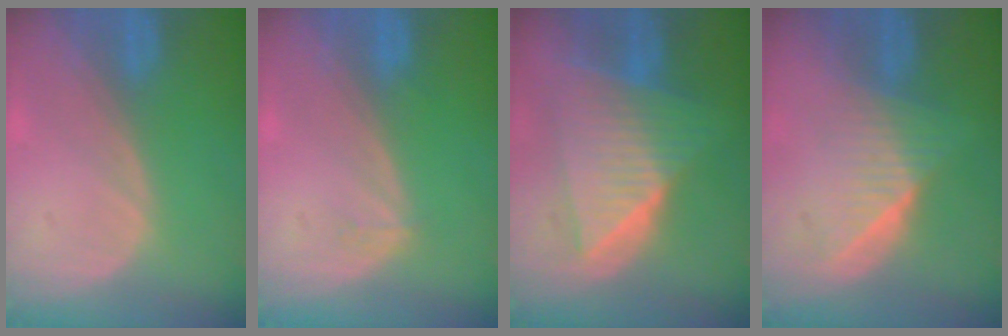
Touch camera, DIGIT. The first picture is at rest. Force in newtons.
{"total": 0.9, "press": 0.8, "slide": 0.2}
{"total": 9.9, "press": 9.9, "slide": 0.7}
{"total": 6.5, "press": 5.9, "slide": 2.6}